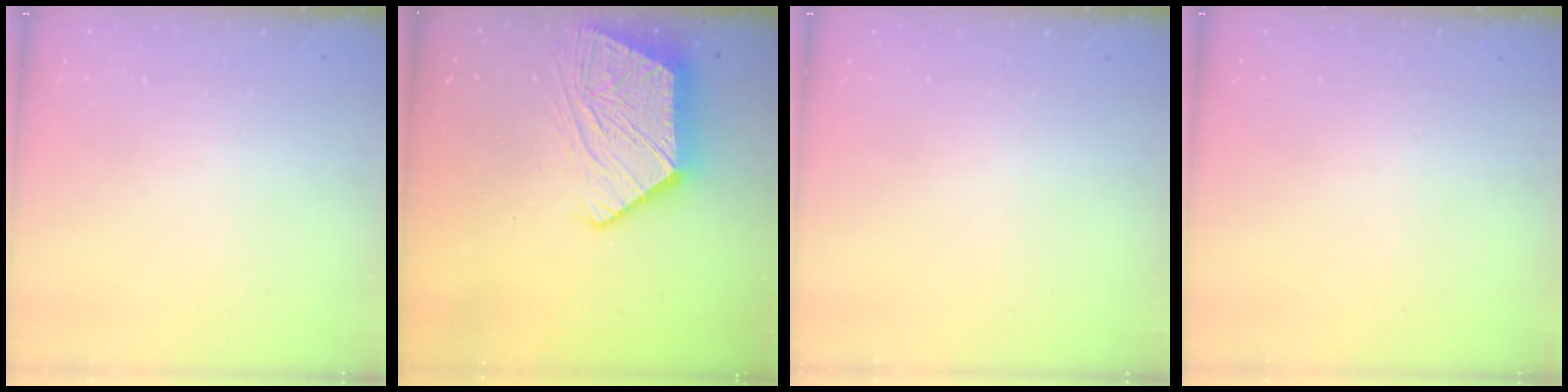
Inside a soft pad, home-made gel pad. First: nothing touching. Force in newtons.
{"total": 18.2, "press": 18.1, "slide": 1.6}
{"total": 0.0}
{"total": 0.0}